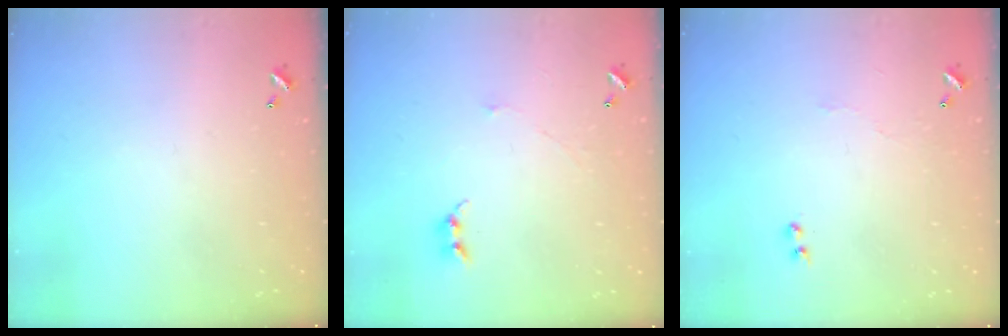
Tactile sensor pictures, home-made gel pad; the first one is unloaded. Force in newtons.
{"total": 1.5, "press": 1.4, "slide": 0.2}
{"total": 3.0, "press": 2.9, "slide": 0.6}